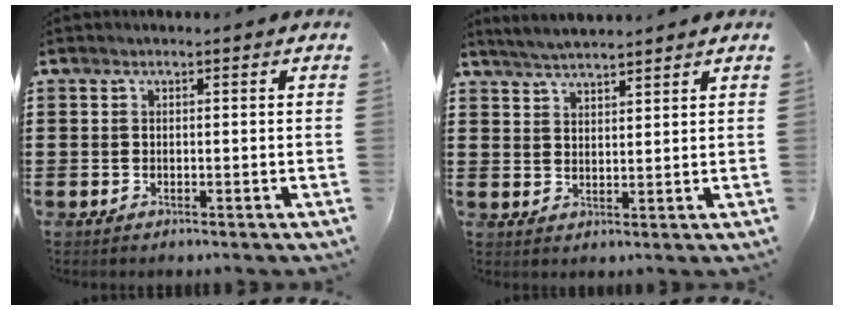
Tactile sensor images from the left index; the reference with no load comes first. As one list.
[{"total": 3.4, "force": [3.4, -0.2, 0.4], "torque": [-0.017, -0.006, 0.063]}]